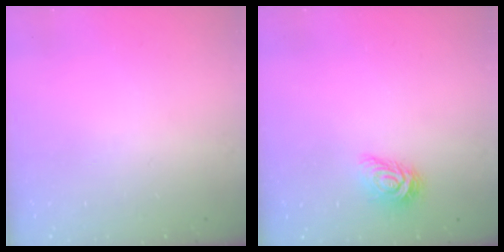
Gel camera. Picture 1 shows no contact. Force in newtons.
{"total": 7.6, "press": 7.6, "slide": 0.2}